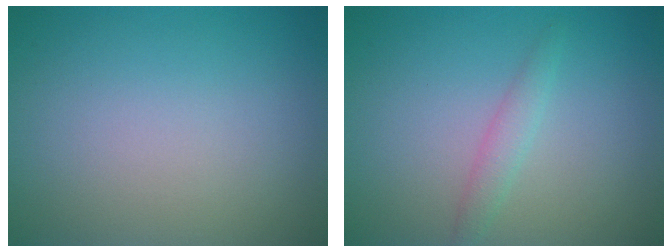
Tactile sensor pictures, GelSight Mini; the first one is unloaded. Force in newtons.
{"total": 1.4, "press": 1.4, "slide": 0.0}